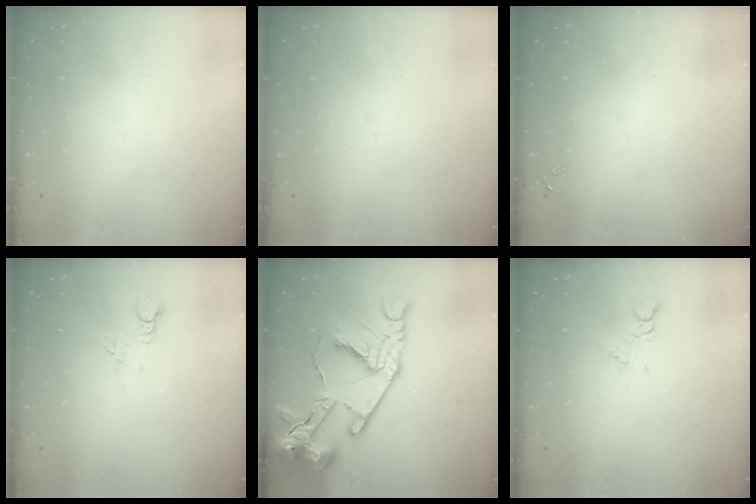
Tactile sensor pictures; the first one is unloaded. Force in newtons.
{"total": 0.0}
{"total": 0.0}
{"total": 3.9, "press": 3.9, "slide": 0.5}
{"total": 21.7, "press": 21.5, "slide": 2.5}
{"total": 5.2, "press": 5.1, "slide": 0.7}